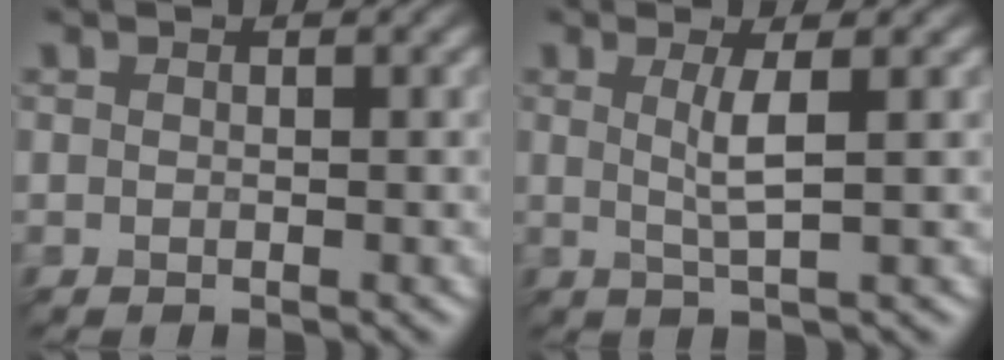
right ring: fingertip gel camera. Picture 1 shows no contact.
{"total": 1.5, "force": [0.0, -0.7, 1.3], "torque": [-0.060, -0.002, 0.024]}